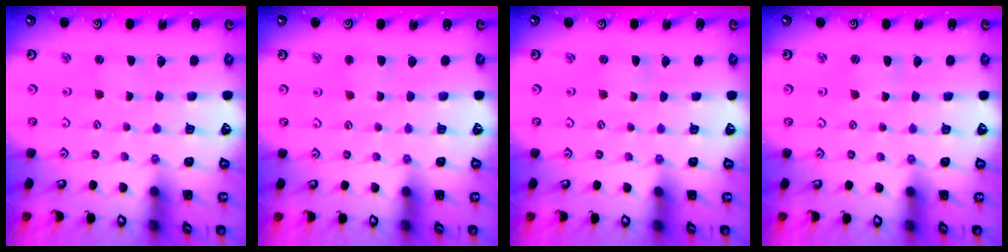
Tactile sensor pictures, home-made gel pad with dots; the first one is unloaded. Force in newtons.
{"total": 2.7, "press": 2.7, "slide": 0.3}
{"total": 1.5, "press": 1.4, "slide": 0.2}
{"total": 1.8, "press": 1.8, "slide": 0.3}